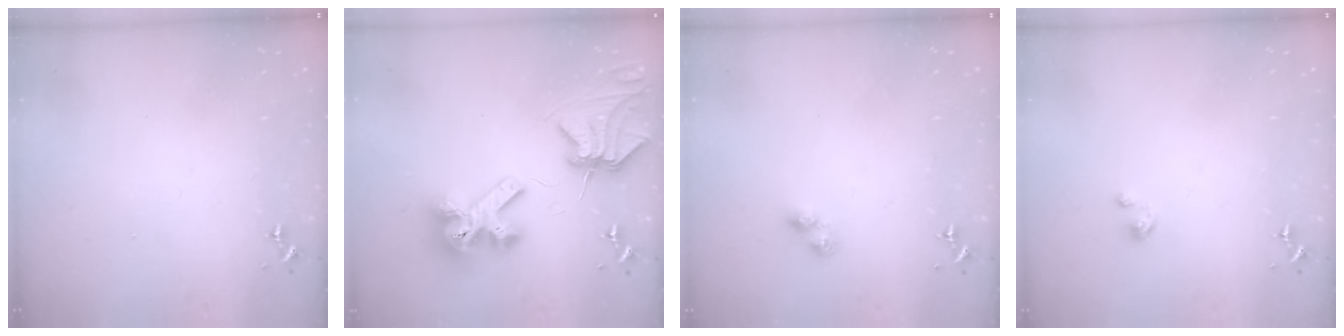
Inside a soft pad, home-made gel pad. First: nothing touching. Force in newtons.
{"total": 13.1, "press": 13.0, "slide": 1.7}
{"total": 3.3, "press": 3.3, "slide": 0.4}
{"total": 4.1, "press": 4.1, "slide": 0.2}